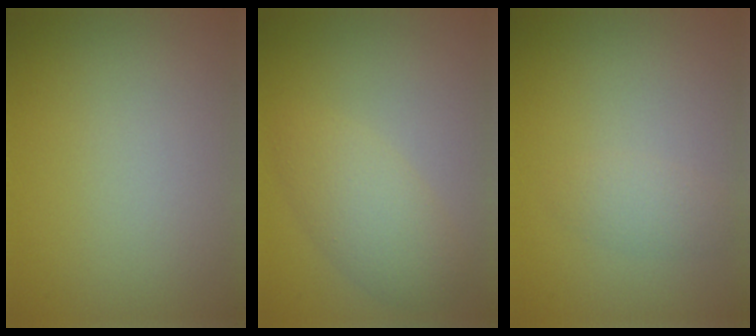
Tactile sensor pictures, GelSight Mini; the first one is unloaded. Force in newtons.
{"total": 3.5, "press": 3.5, "slide": 0.2}
{"total": 1.5, "press": 1.5, "slide": 0.1}